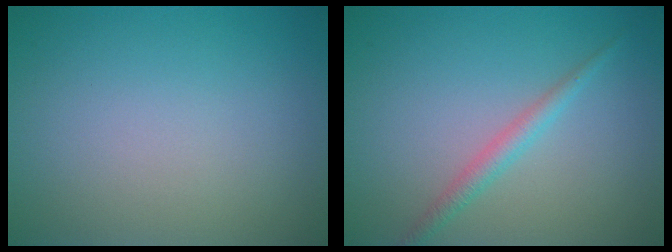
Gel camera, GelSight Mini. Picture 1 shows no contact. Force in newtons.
{"total": 1.8, "press": 1.8, "slide": 0.0}